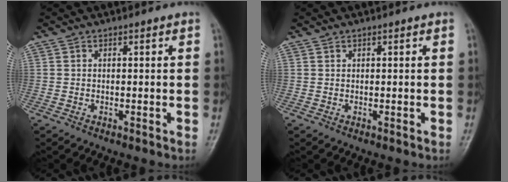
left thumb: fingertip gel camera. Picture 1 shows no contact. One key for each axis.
{"total": 0.0}